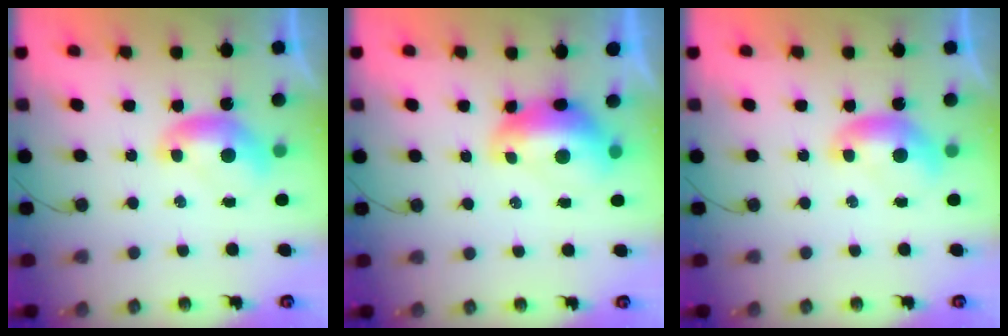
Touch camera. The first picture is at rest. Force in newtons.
{"total": 2.8, "press": 2.7, "slide": 0.7}
{"total": 0.0}